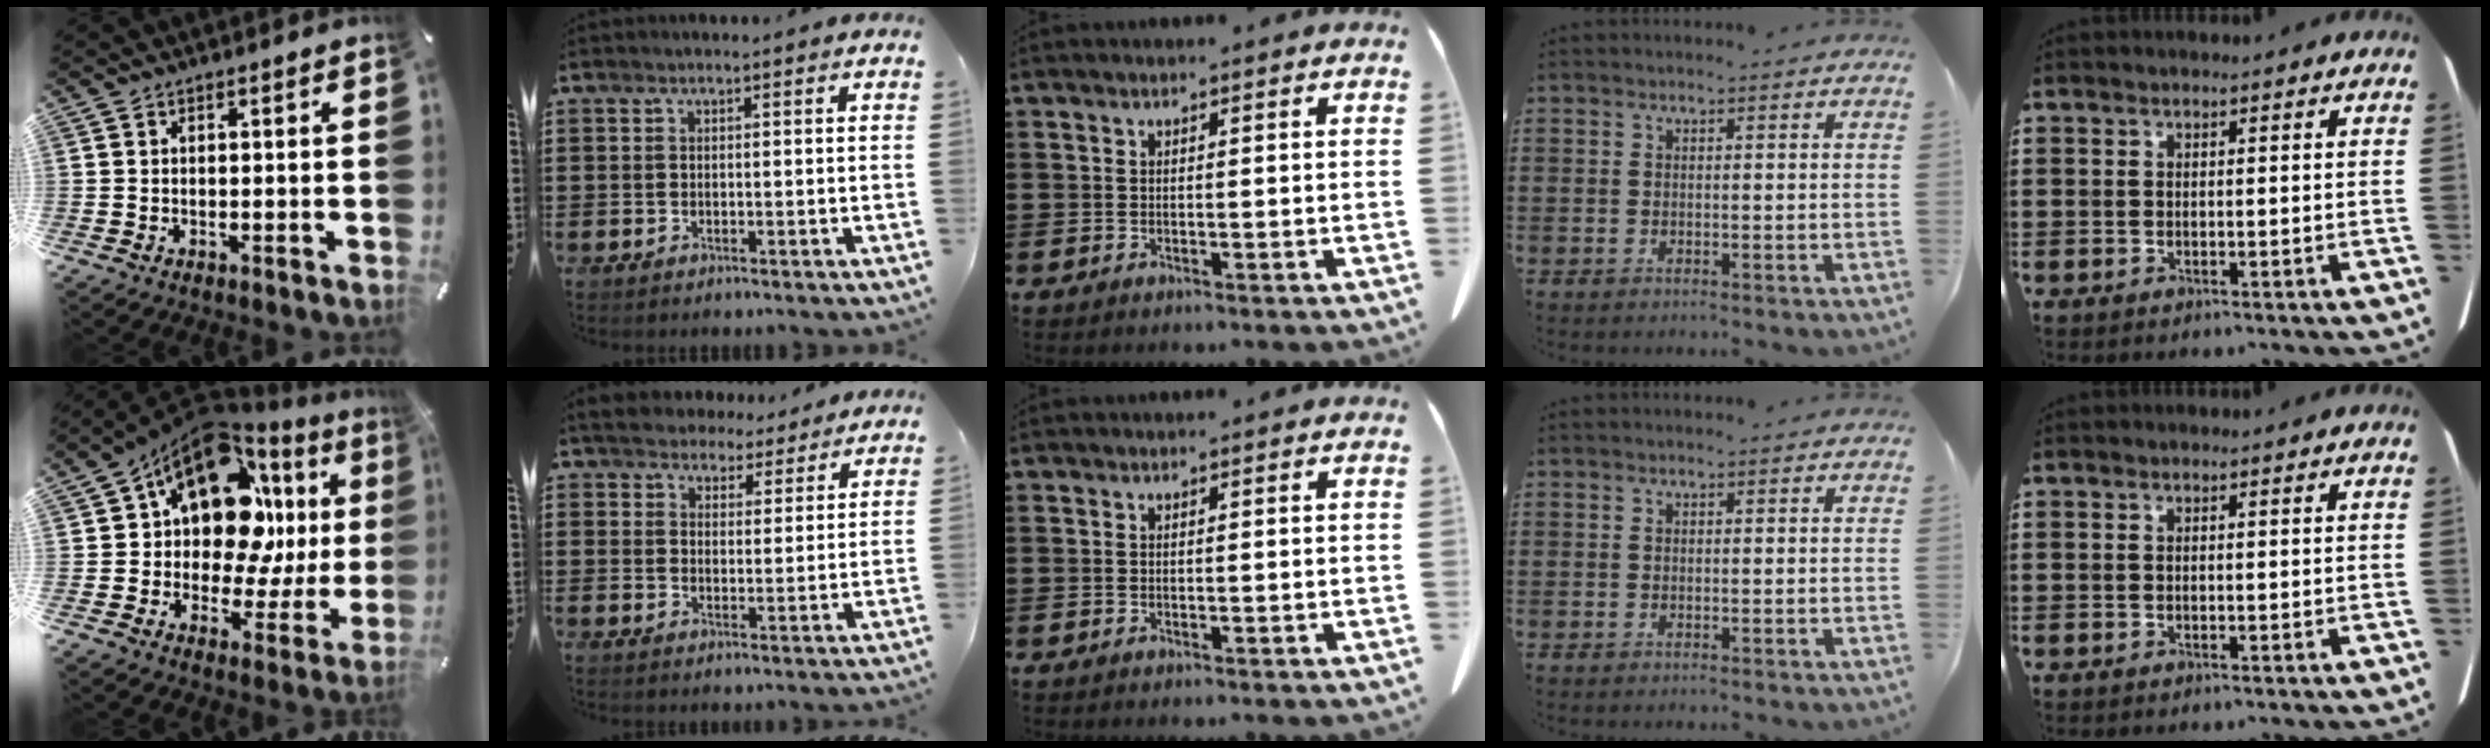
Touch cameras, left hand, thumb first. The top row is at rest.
{"thumb": {"total": 17.3, "force": [7.5, 10.6, 11.4], "torque": [-0.176, -0.069, 0.127]}, "index": {"total": 4.6, "force": [4.4, 1.4, 0.4], "torque": [-0.028, -0.015, 0.080]}}